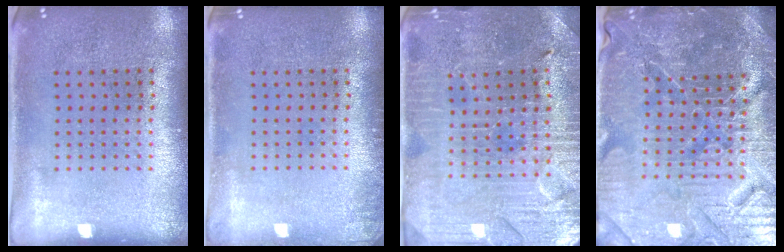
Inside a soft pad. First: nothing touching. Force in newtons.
{"total": 1.0, "press": 1.0, "slide": 0.2}
{"total": 3.3, "press": 3.3, "slide": 0.6}
{"total": 5.9, "press": 5.5, "slide": 2.2}